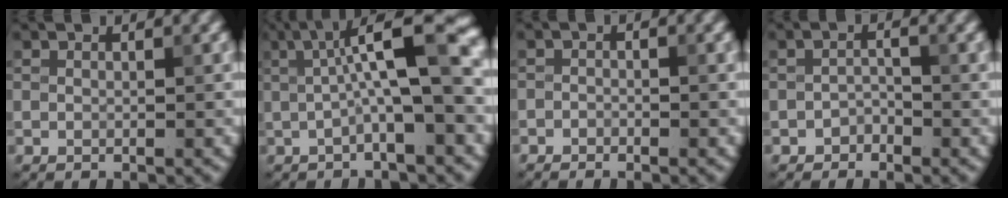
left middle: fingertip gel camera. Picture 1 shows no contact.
{"total": 8.6, "force": [0.7, 2.0, 8.3], "torque": [-0.120, 0.024, 0.003]}
{"total": 1.1, "force": [-0.9, 0.5, 0.1], "torque": [0.002, 0.002, -0.017]}
{"total": 1.2, "force": [-1.0, 0.6, 0.4], "torque": [-0.007, 0.007, -0.018]}